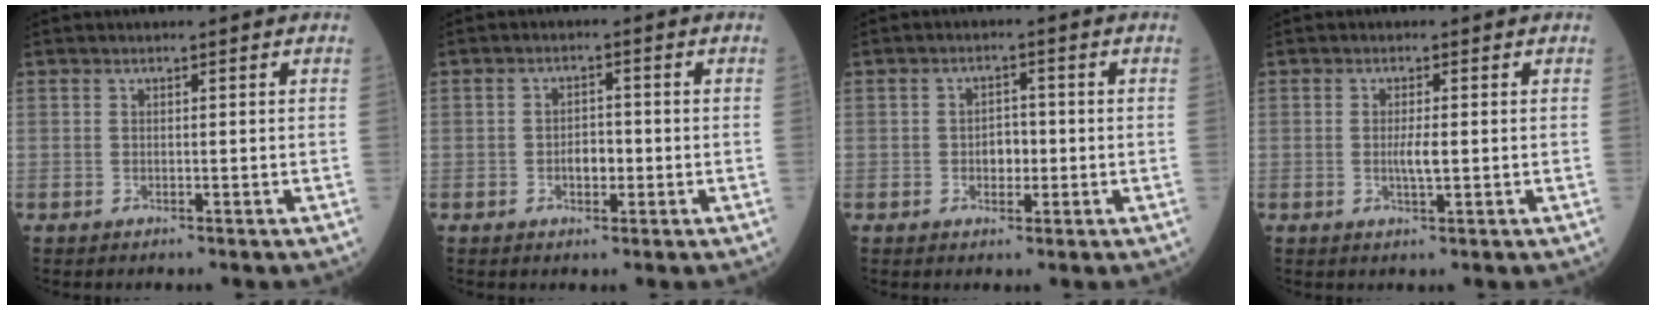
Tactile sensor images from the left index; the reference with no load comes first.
{"total": 2.9, "force": [-1.0, 1.6, 2.2], "torque": [-0.035, 0.002, -0.015]}
{"total": 3.0, "force": [-0.7, 1.9, 2.2], "torque": [-0.033, 0.004, -0.011]}
{"total": 2.4, "force": [-0.3, 0.3, 2.3], "torque": [-0.048, -0.005, -0.005]}